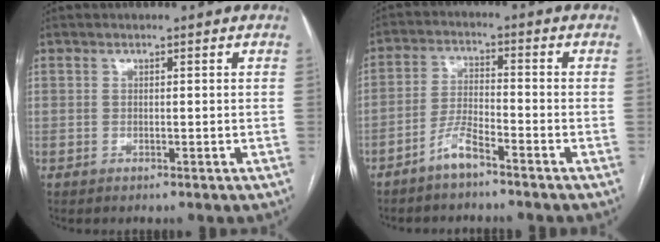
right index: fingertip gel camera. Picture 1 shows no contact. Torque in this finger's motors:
{"motor_torque": [0.38, -0.02, 0.28, 0.06]}